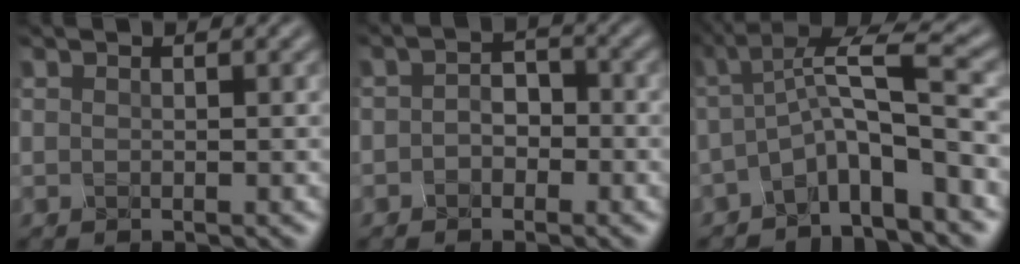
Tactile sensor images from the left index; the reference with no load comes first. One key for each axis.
{"total": 2.3, "fx": -1.1, "fy": 1.7, "fz": 1.1, "tx": -0.018, "ty": 0.003, "tz": -0.029}
{"total": 5.5, "fx": -1.8, "fy": 1.0, "fz": 5.1, "tx": -0.083, "ty": 0.011, "tz": -0.049}